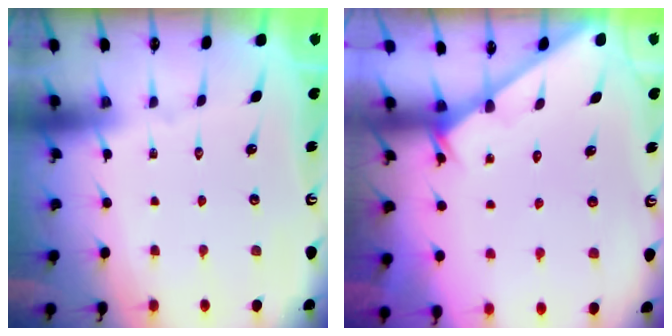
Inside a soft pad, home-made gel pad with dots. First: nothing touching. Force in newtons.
{"total": 2.4, "press": 2.4, "slide": 0.2}